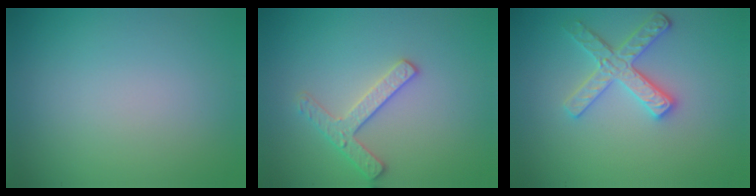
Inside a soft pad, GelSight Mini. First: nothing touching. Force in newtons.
{"total": 2.5, "press": 2.5, "slide": 0.3}
{"total": 3.4, "press": 3.1, "slide": 1.3}